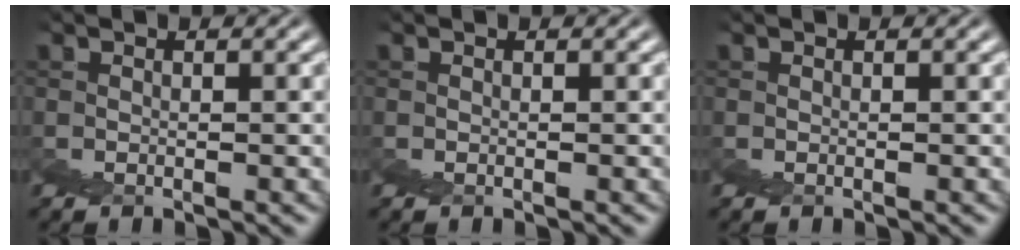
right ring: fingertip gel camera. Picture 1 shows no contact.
{"total": 0.0}
{"total": 0.0}